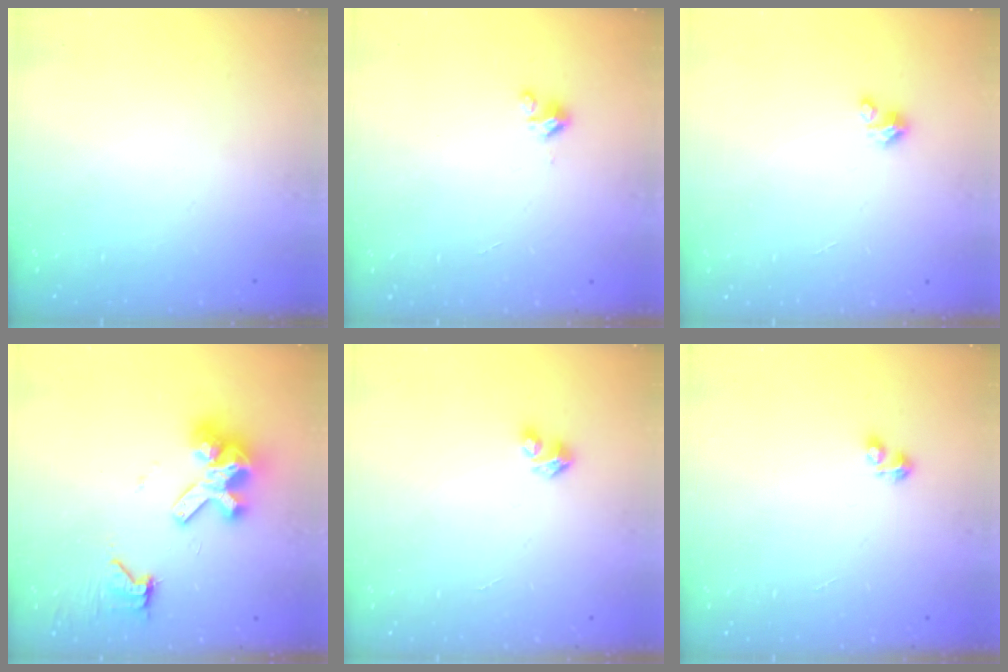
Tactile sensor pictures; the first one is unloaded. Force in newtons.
{"total": 2.4, "press": 2.4, "slide": 0.3}
{"total": 2.6, "press": 2.6, "slide": 0.2}
{"total": 12.6, "press": 12.5, "slide": 1.6}
{"total": 2.9, "press": 2.9, "slide": 0.3}
{"total": 2.0, "press": 2.0, "slide": 0.2}